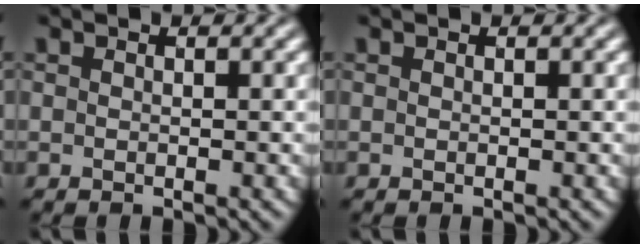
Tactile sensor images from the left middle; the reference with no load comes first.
{"total": 0.0}